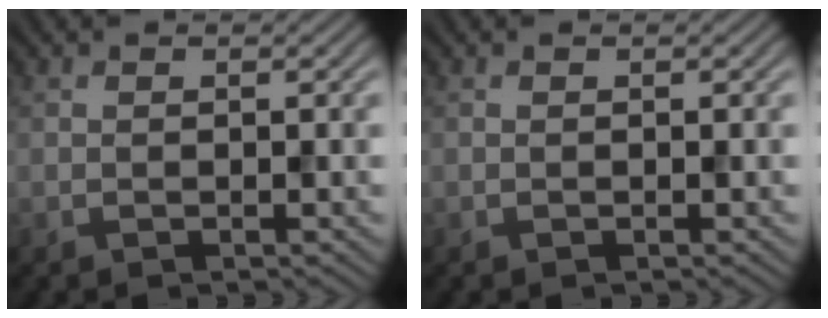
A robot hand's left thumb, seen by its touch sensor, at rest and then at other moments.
{"total": 0.0}